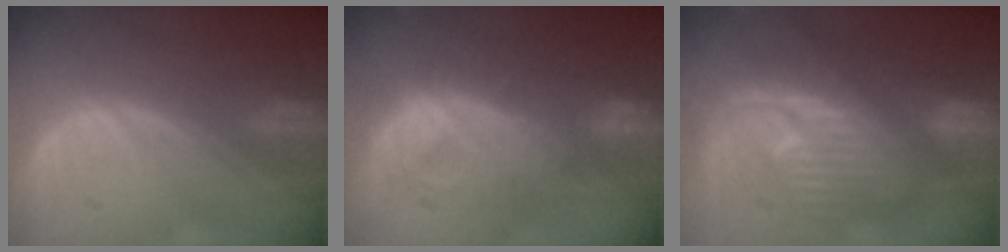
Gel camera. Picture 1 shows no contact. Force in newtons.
{"total": 9.1, "press": 9.1, "slide": 0.5}
{"total": 12.2, "press": 12.1, "slide": 1.2}